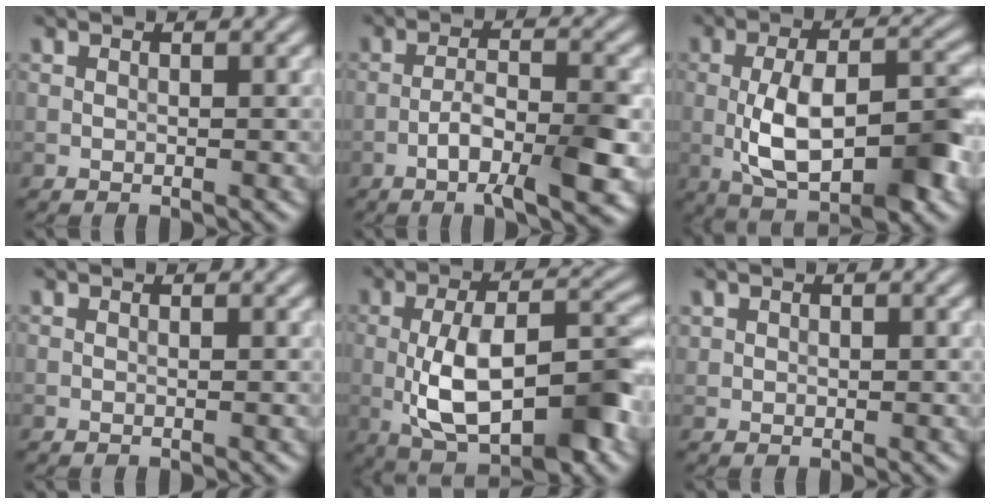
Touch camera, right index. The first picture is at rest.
{"total": 6.7, "force": [-3.1, 1.8, 5.7], "torque": [-0.097, 0.007, -0.049]}
{"total": 9.4, "force": [-2.4, 4.1, 8.2], "torque": [-0.140, 0.004, -0.042]}
{"total": 0.0}
{"total": 10.5, "force": [-2.6, 4.6, 9.1], "torque": [-0.156, 0.003, -0.045]}
{"total": 0.7, "force": [0.4, 0.5, 0.0], "torque": [-0.001, -0.003, 0.010]}